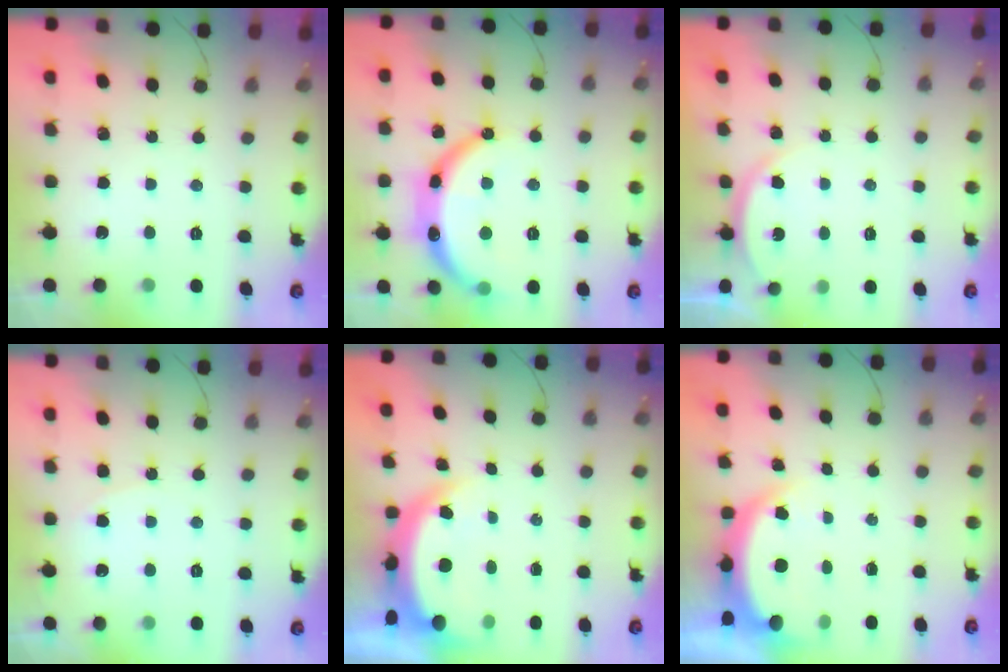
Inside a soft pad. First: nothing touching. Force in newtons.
{"total": 16.1, "press": 16.1, "slide": 0.4}
{"total": 3.1, "press": 3.1, "slide": 0.5}
{"total": 3.8, "press": 3.8, "slide": 0.4}
{"total": 6.6, "press": 6.6, "slide": 0.6}
{"total": 4.7, "press": 4.6, "slide": 0.8}